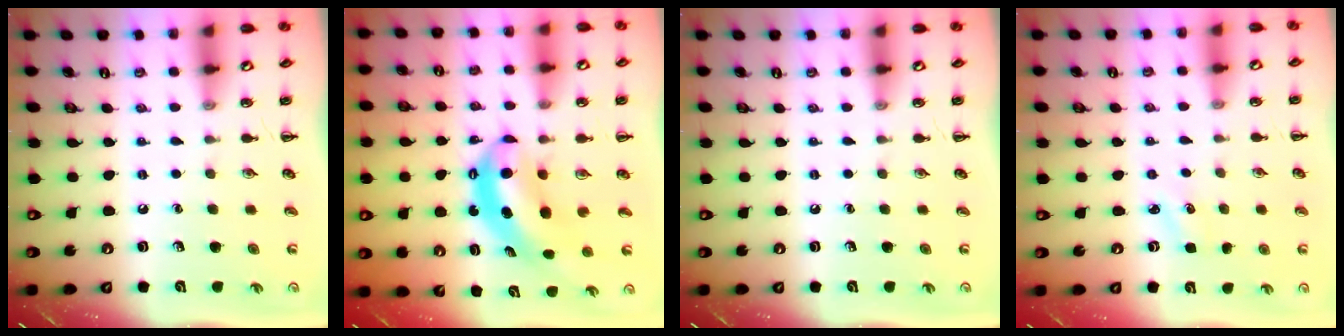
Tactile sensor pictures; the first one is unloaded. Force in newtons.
{"total": 6.9, "press": 6.7, "slide": 1.6}
{"total": 0.0}
{"total": 2.7, "press": 2.6, "slide": 0.8}